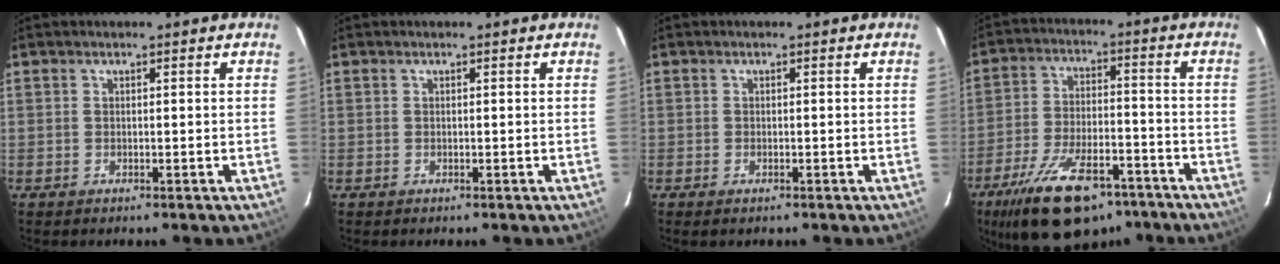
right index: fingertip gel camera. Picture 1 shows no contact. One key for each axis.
{"total": 0.0}
{"total": 0.9, "fx": -0.6, "fy": 0.3, "fz": 0.5, "tx": -0.009, "ty": -0.002, "tz": -0.011}
{"total": 19.3, "fx": -13.2, "fy": 8.5, "fz": 11.3, "tx": -0.223, "ty": -0.019, "tz": -0.207}